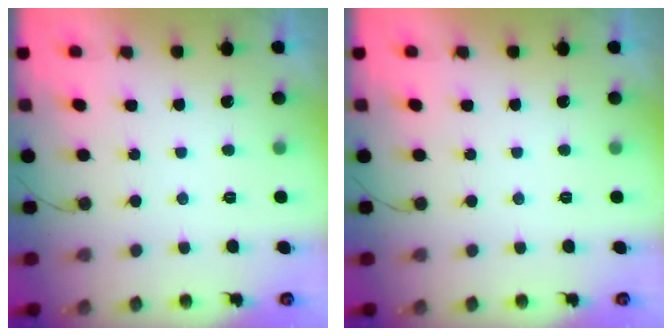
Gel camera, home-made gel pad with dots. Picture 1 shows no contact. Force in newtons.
{"total": 0.0}